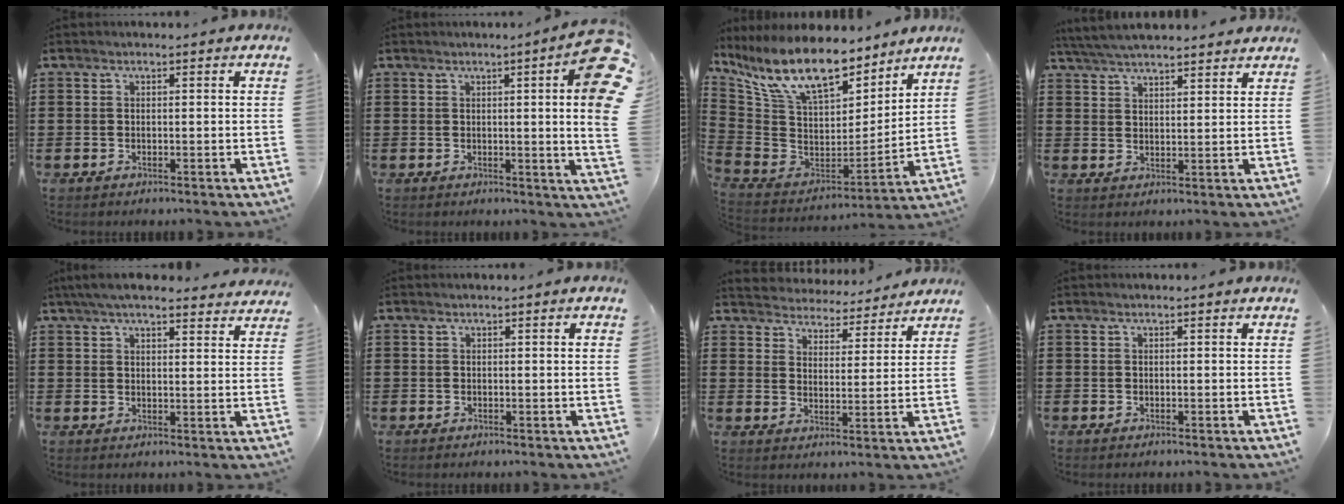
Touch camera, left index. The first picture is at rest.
{"total": 8.8, "force": [3.5, 0.2, 8.0], "torque": [-0.110, -0.033, 0.056]}
{"total": 14.8, "force": [10.7, 5.0, 8.9], "torque": [-0.211, -0.064, 0.190]}
{"total": 4.9, "force": [4.7, 0.3, 1.2], "torque": [-0.039, -0.012, 0.087]}
{"total": 5.3, "force": [4.8, 0.7, 2.2], "torque": [-0.056, -0.009, 0.088]}
{"total": 1.0, "force": [0.2, -0.1, 1.0], "torque": [-0.017, -0.003, 0.003]}
{"total": 4.2, "force": [4.2, 0.1, -0.5], "torque": [-0.015, -0.032, 0.070]}
{"total": 0.0}